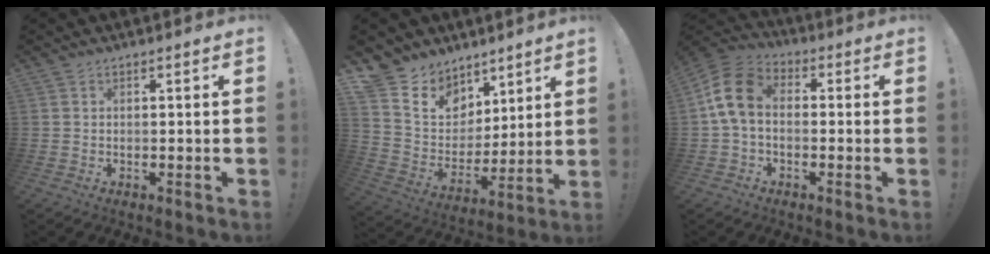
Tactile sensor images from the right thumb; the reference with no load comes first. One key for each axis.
{"total": 11.0, "fx": 7.2, "fy": 8.1, "fz": 1.7, "tx": -0.045, "ty": -0.059, "tz": 0.146}
{"total": 11.3, "fx": 0.5, "fy": 7.7, "fz": 8.3, "tx": -0.158, "ty": 0.026, "tz": 0.014}